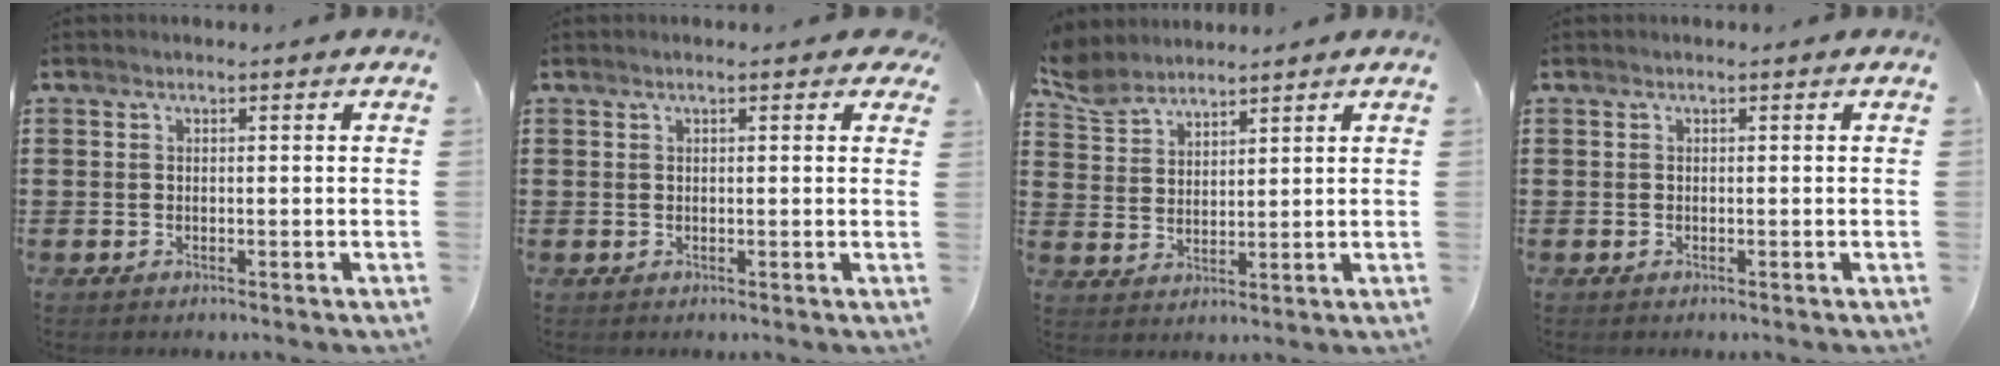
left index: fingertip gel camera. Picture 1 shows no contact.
{"total": 1.1, "force": [0.6, 0.1, 0.9], "torque": [-0.019, 0.002, 0.010]}
{"total": 5.0, "force": [4.6, 1.8, 0.8], "torque": [-0.036, -0.011, 0.087]}
{"total": 0.0}